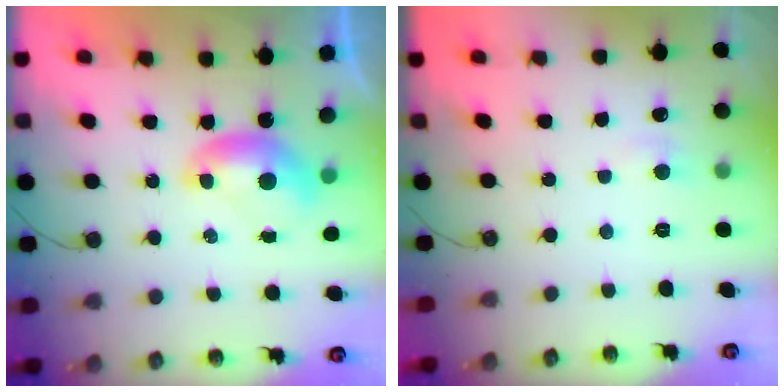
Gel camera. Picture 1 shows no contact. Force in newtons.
{"total": 1.6, "press": 1.5, "slide": 0.5}